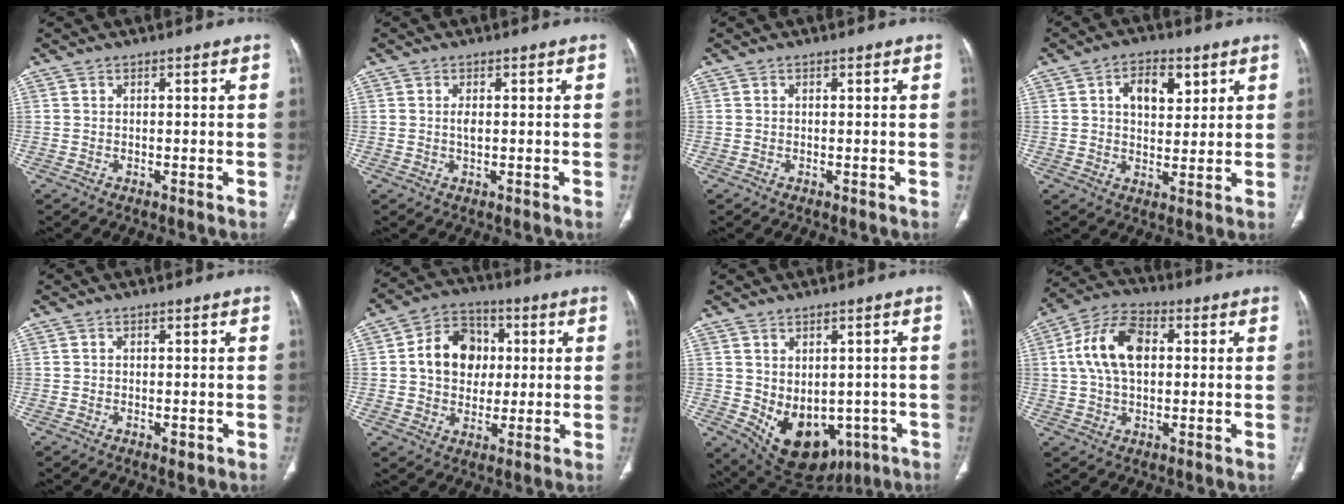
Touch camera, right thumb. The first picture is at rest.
{"total": 1.6, "force": [0.2, 0.7, 1.4], "torque": [-0.028, -0.001, 0.006]}
{"total": 0.0}
{"total": 8.1, "force": [3.1, 4.9, 5.7], "torque": [-0.060, -0.010, 0.048]}
{"total": 1.1, "force": [-0.3, 0.7, 0.8], "torque": [-0.008, -0.002, -0.003]}
{"total": 12.3, "force": [1.5, 10.0, 7.0], "torque": [-0.079, 0.013, 0.020]}
{"total": 14.2, "force": [-3.9, 10.0, 9.2], "torque": [-0.116, 0.003, -0.023]}
{"total": 12.5, "force": [1.9, 7.6, 9.6], "torque": [-0.179, 0.021, 0.029]}